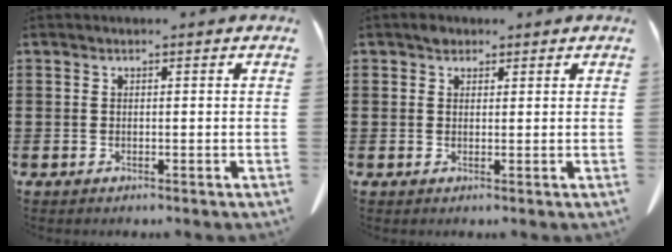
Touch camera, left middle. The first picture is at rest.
{"total": 1.4, "force": [1.1, 0.9, 0.2], "torque": [-0.008, 0.002, 0.022]}